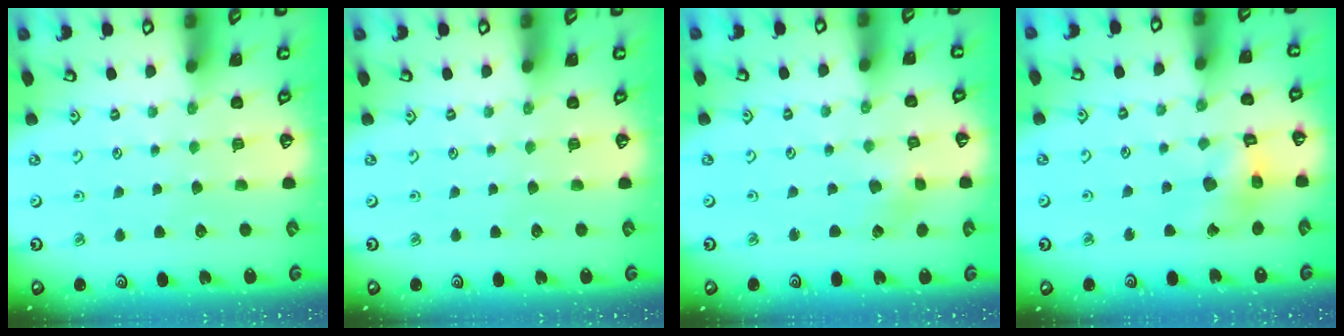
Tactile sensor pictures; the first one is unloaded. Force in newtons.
{"total": 0.0}
{"total": 1.4, "press": 1.4, "slide": 0.2}
{"total": 10.0, "press": 9.9, "slide": 1.0}